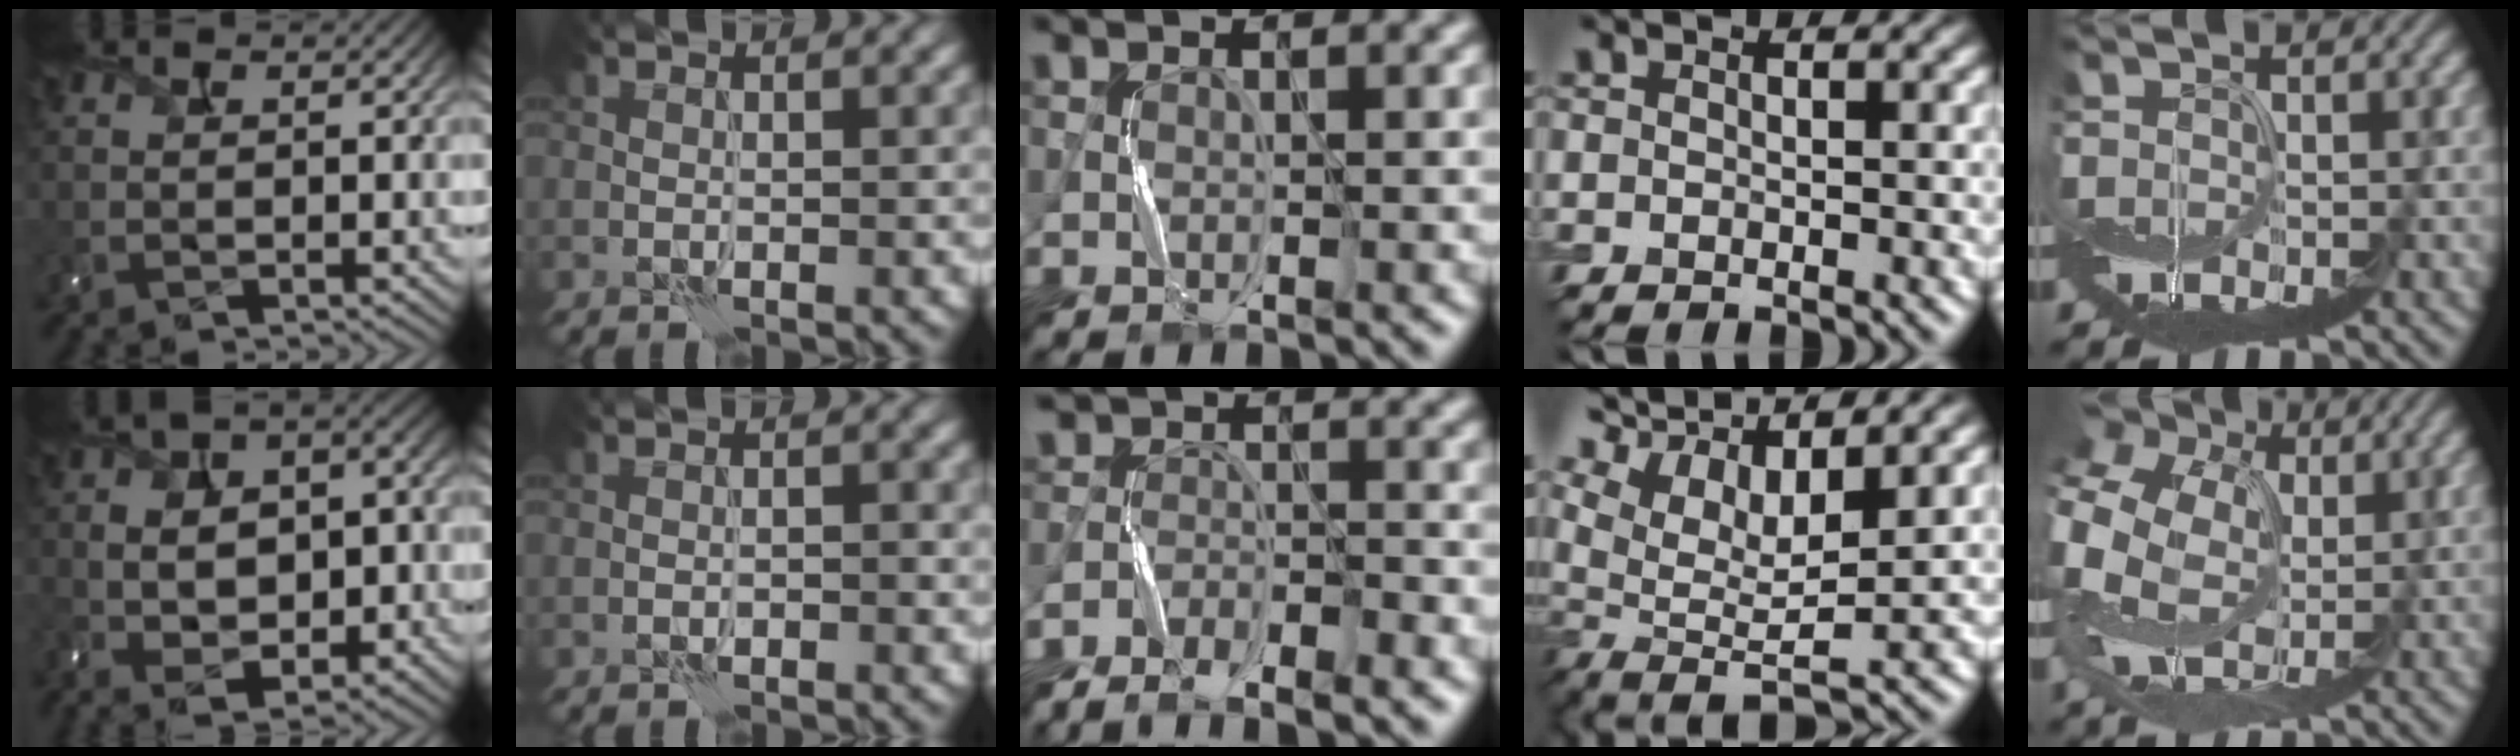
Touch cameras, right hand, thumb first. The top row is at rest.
{"thumb": {"total": 11.6, "force": [-2.3, 7.1, 8.9], "torque": [-0.150, -0.020, -0.015]}, "index": {"total": 0.9, "force": [-0.6, 0.3, 0.6], "torque": [-0.008, 0.005, -0.012]}, "middle": {"total": 5.0, "force": [-4.3, 1.7, 1.8], "torque": [-0.028, -0.004, -0.078]}, "ring": {"total": 10.7, "force": [6.2, 3.8, 7.9], "torque": [-0.157, 0.014, 0.110]}, "little": {"total": 12.2, "force": [1.4, 9.0, 8.1], "torque": [-0.204, 0.000, 0.023]}}